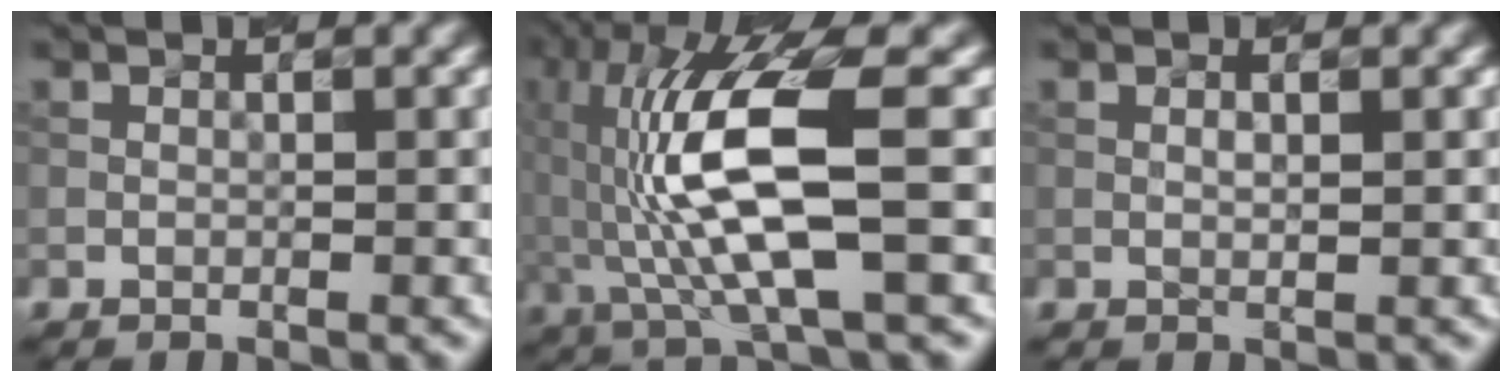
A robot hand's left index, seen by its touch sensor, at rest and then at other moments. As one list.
[{"total": 10.5, "force": [-0.5, 2.5, 10.1], "torque": [-0.205, 0.011, -0.009]}, {"total": 0.8, "force": [0.2, 0.1, 0.7], "torque": [-0.015, 0.002, 0.003]}]